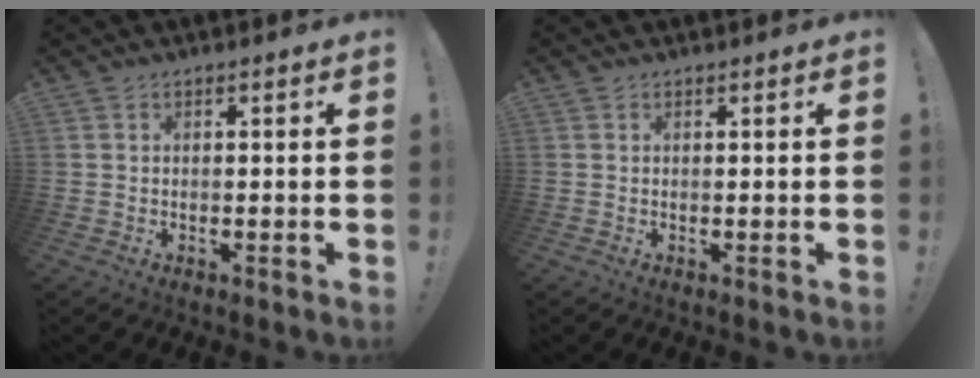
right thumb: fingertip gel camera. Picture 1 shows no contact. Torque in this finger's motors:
{"motor_torque": [-0.20, 0.05, -0.08, -0.01, -0.01]}